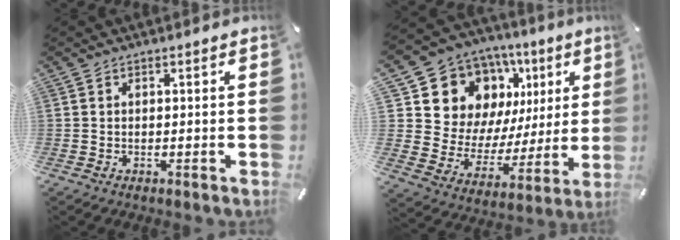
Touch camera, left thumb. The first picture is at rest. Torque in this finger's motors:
{"motor_torque": [2.47, 2.54, 1.56, -1.20, 0.10]}